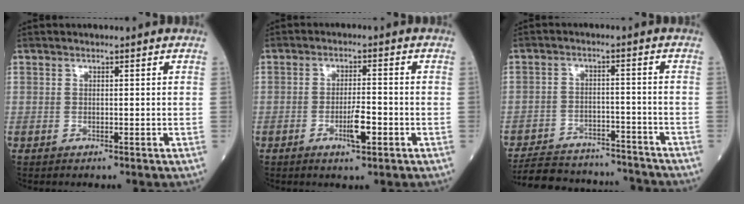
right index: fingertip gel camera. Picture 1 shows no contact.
{"total": 4.4, "force": [-1.8, 0.7, 3.9], "torque": [-0.068, -0.001, -0.030]}
{"total": 15.8, "force": [-14.8, 4.0, 3.6], "torque": [-0.072, 0.015, -0.210]}